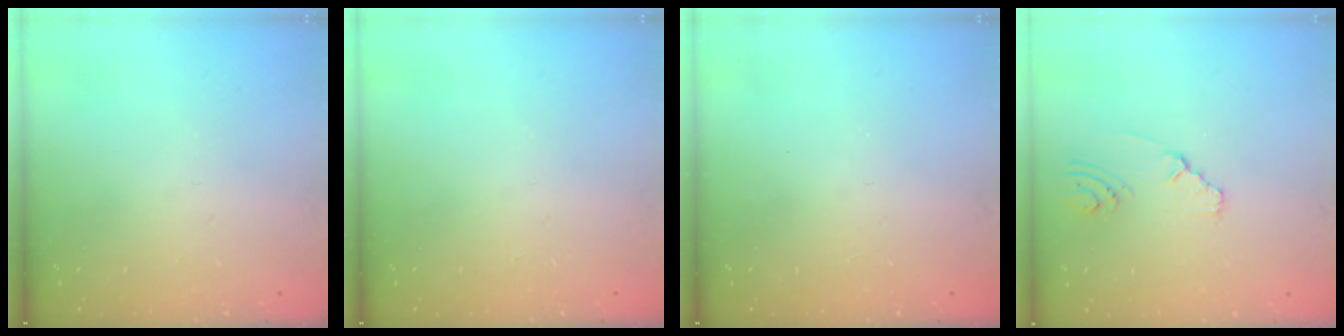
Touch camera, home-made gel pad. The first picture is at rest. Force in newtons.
{"total": 0.0}
{"total": 0.0}
{"total": 3.1, "press": 3.1, "slide": 0.5}